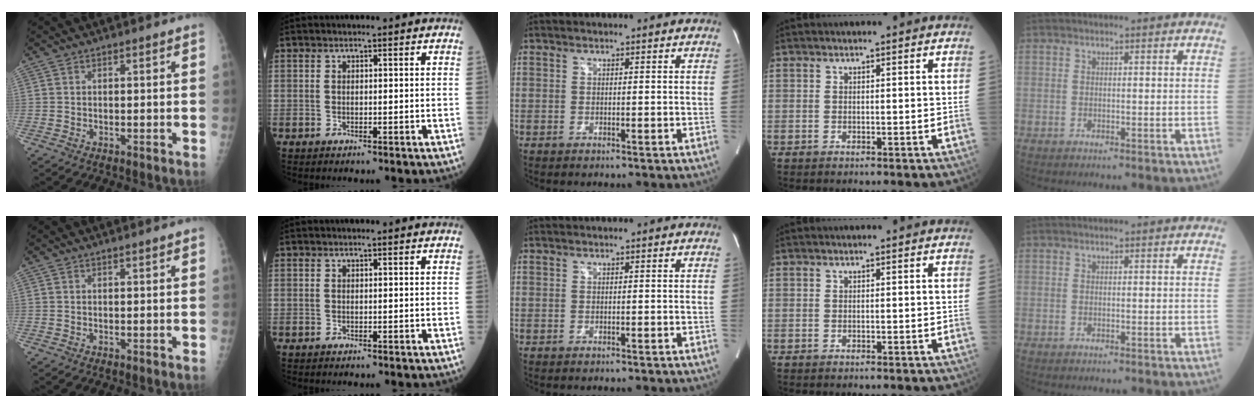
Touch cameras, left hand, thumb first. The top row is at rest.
{"thumb": {"total": 0.8, "force": [0.6, 0.0, 0.5], "torque": [-0.008, 0.000, 0.009]}, "index": {"total": 0.6, "force": [0.5, 0.0, 0.2], "torque": [-0.012, -0.001, 0.002]}}